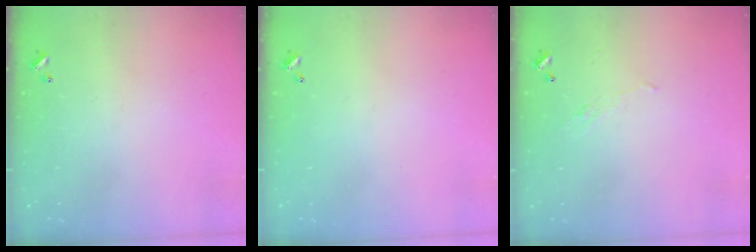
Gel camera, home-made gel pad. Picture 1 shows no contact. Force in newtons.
{"total": 0.0}
{"total": 0.9, "press": 0.5, "slide": 0.7}